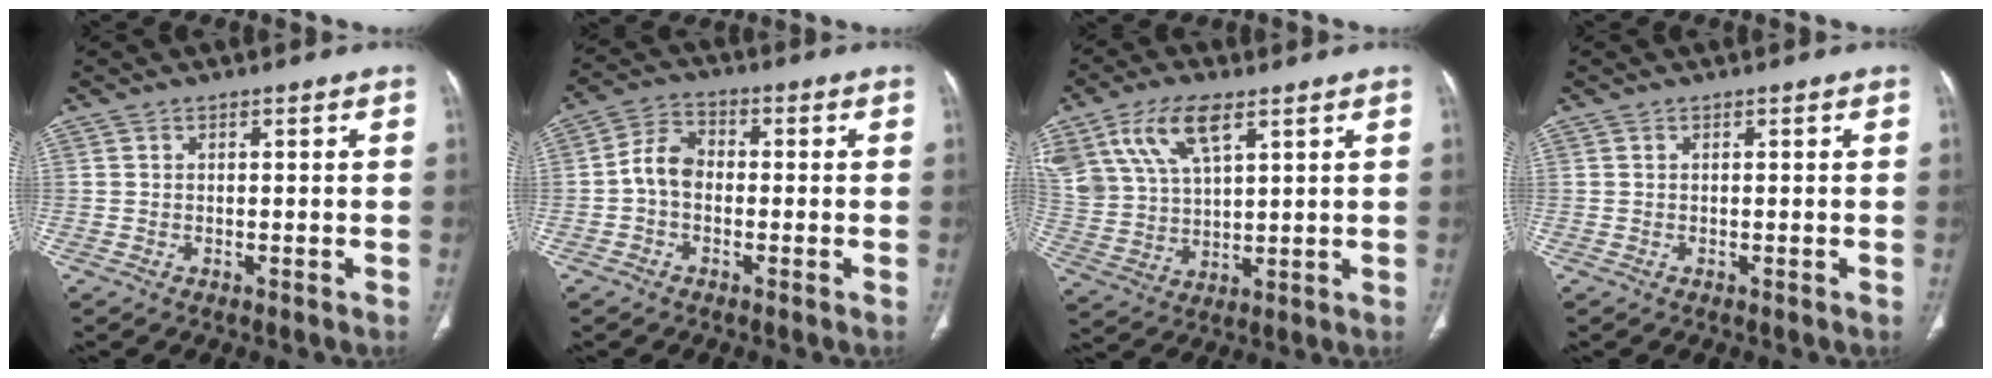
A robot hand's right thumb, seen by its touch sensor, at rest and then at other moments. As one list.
[{"total": 5.9, "force": [-0.9, 4.3, 3.9], "torque": [-0.061, 0.020, -0.029]}, {"total": 13.4, "force": [7.4, 6.5, 9.1], "torque": [-0.175, -0.014, 0.151]}, {"total": 0.0}]